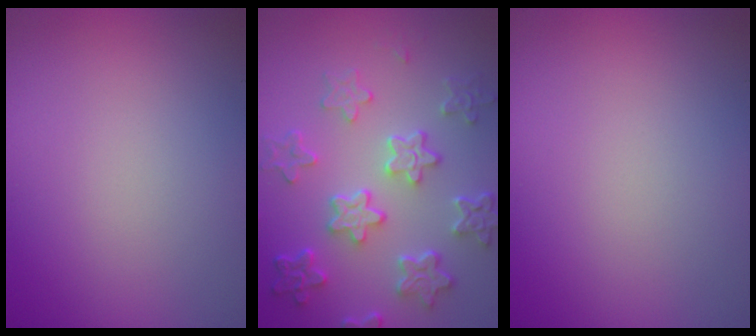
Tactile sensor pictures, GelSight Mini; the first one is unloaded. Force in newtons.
{"total": 6.2, "press": 4.6, "slide": 4.2}
{"total": 0.0}